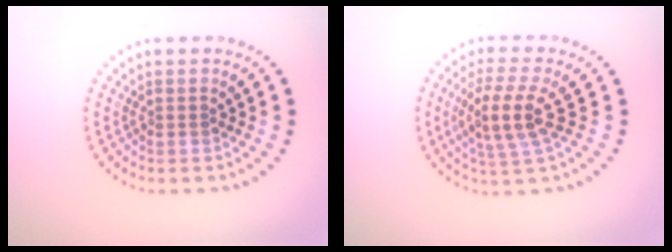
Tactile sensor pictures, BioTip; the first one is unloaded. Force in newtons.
{"total": 4.0, "press": 3.6, "slide": 1.8}